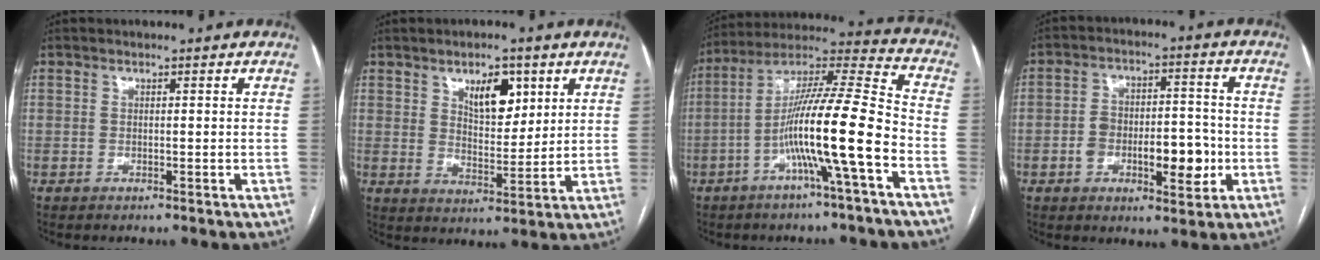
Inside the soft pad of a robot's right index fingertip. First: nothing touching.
{"total": 7.4, "force": [3.7, 3.5, 5.4], "torque": [-0.084, 0.000, 0.065]}
{"total": 15.8, "force": [-5.3, -0.2, 14.9], "torque": [-0.262, 0.015, -0.099]}
{"total": 10.7, "force": [-2.7, 4.7, 9.3], "torque": [-0.143, 0.019, -0.037]}